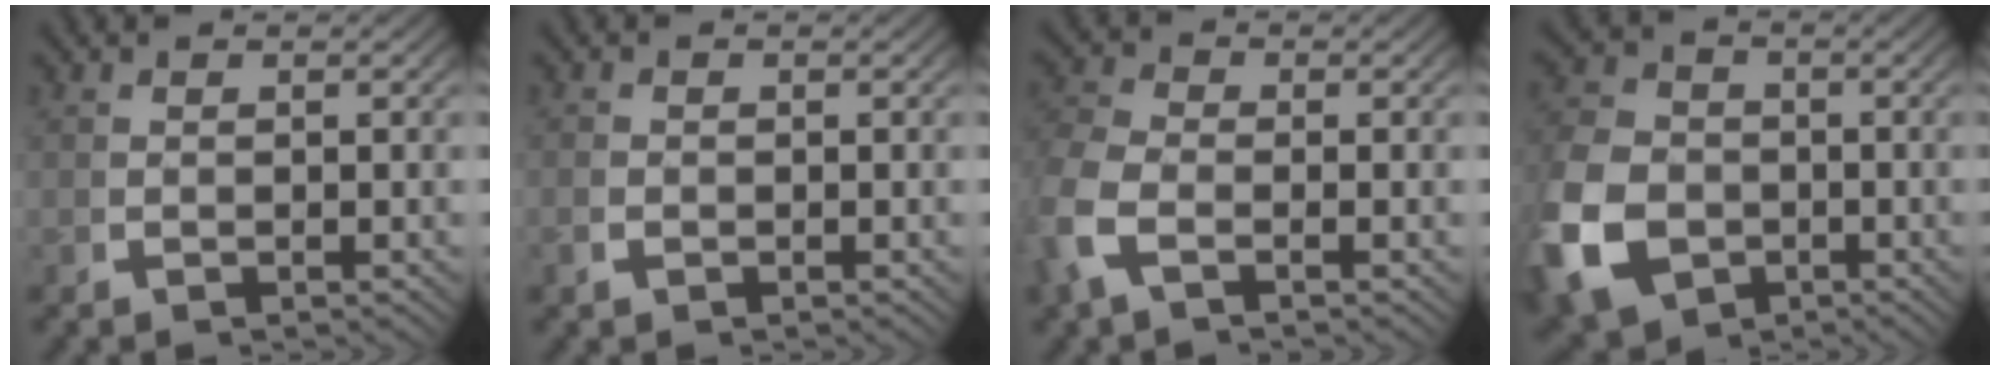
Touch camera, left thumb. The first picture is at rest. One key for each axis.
{"total": 0.9, "fx": -0.4, "fy": 0.7, "fz": 0.4, "tx": -0.015, "ty": -0.006, "tz": -0.006}
{"total": 4.1, "fx": -0.8, "fy": 3.0, "fz": 2.8, "tx": -0.082, "ty": -0.005, "tz": -0.019}
{"total": 11.3, "fx": -3.0, "fy": 8.8, "fz": 6.3, "tx": -0.157, "ty": -0.051, "tz": -0.031}